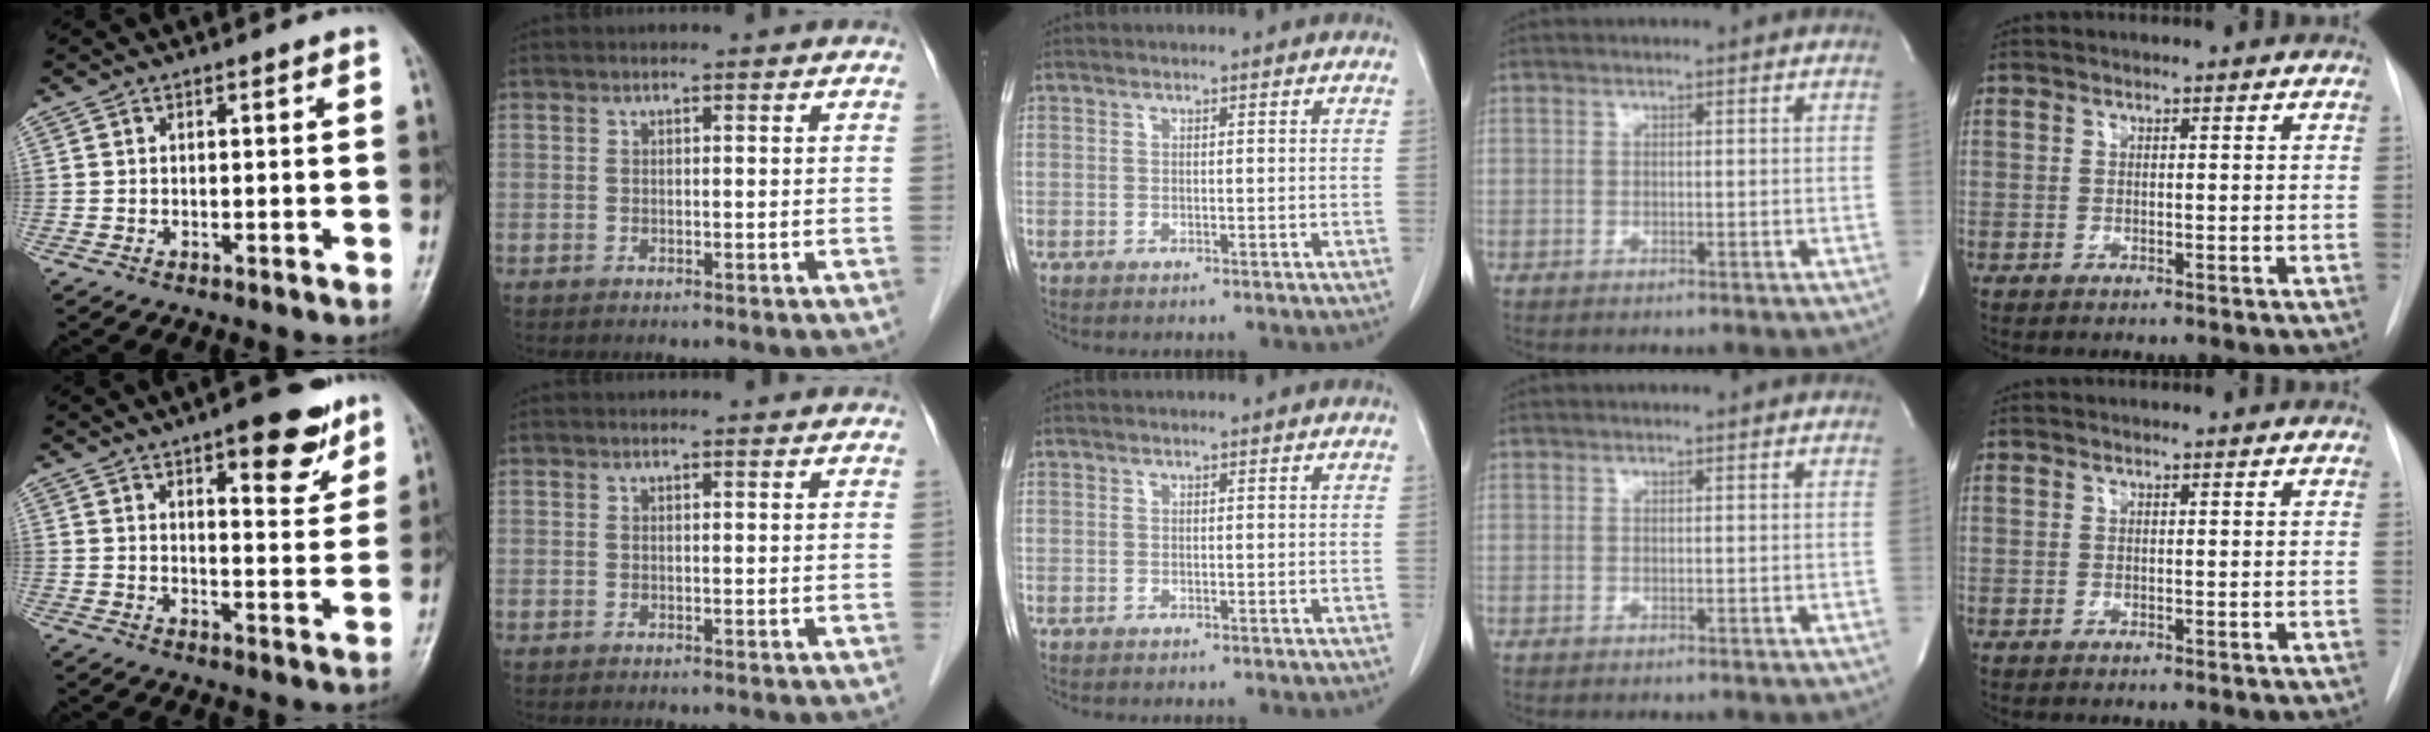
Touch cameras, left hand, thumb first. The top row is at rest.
{"thumb": {"total": 11.3, "force": [7.0, 4.1, 7.9], "torque": [-0.072, -0.037, 0.093]}, "index": {"total": 2.9, "force": [2.7, 0.8, 0.6], "torque": [-0.010, 0.012, 0.025]}}